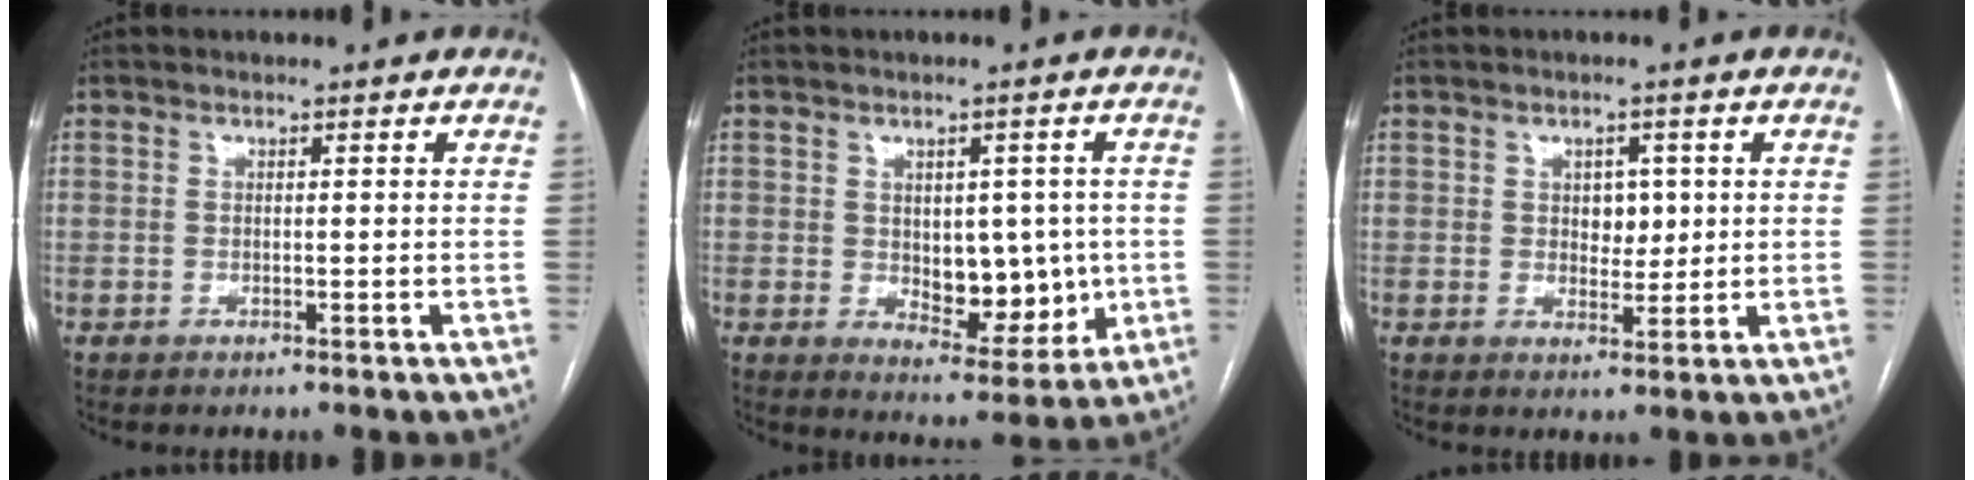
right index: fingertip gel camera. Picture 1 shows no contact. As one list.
[{"total": 8.7, "force": [-0.3, 4.9, 7.2], "torque": [-0.082, 0.001, 0.012]}, {"total": 3.4, "force": [0.7, 2.3, 2.4], "torque": [-0.026, 0.002, 0.014]}]